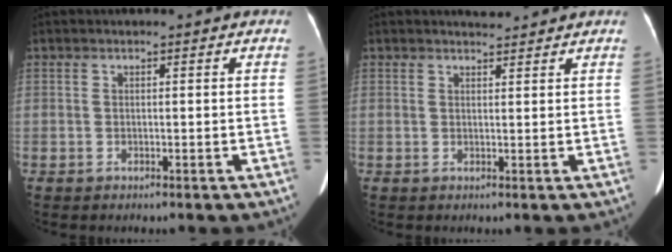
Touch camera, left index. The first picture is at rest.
{"total": 1.8, "force": [1.8, 0.1, 0.1], "torque": [-0.007, 0.003, 0.032]}